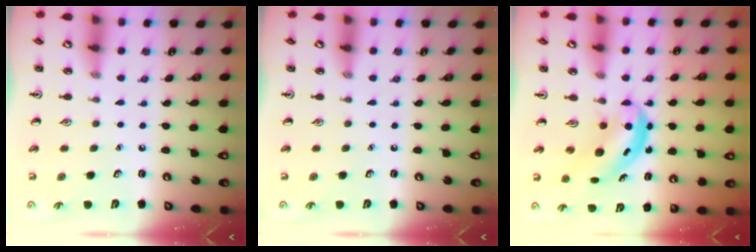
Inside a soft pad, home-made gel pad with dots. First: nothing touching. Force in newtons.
{"total": 0.0}
{"total": 5.1, "press": 5.1, "slide": 0.6}